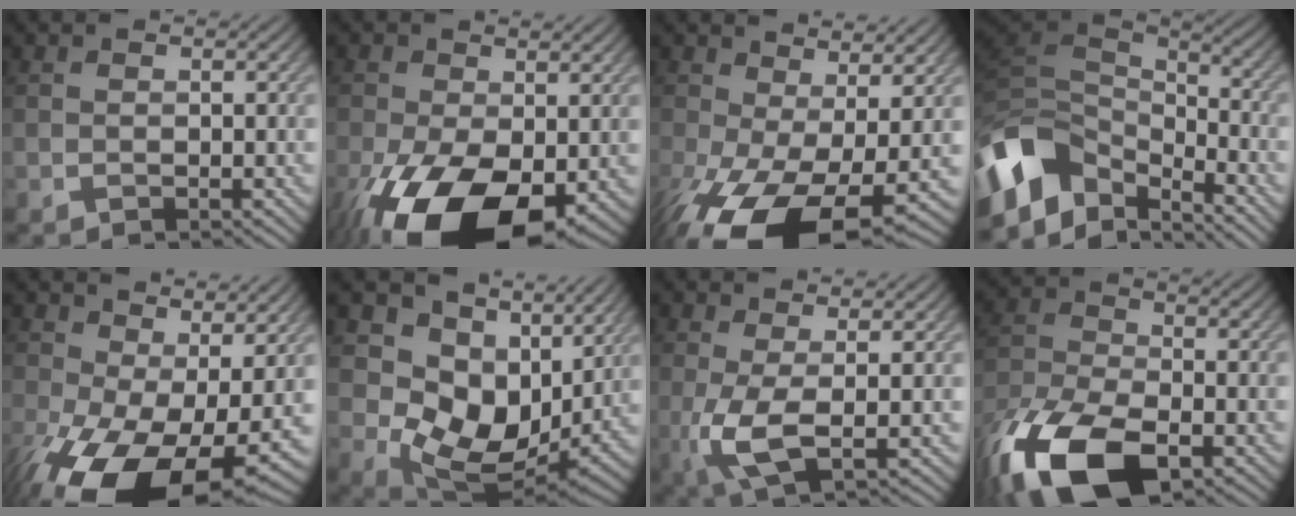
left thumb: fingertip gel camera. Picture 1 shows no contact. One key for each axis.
{"total": 16.2, "fx": -6.2, "fy": 8.8, "fz": 12.1, "tx": -0.248, "ty": -0.058, "tz": -0.089}
{"total": 14.5, "fx": -4.8, "fy": 7.3, "fz": 11.6, "tx": -0.251, "ty": -0.060, "tz": -0.060}
{"total": 12.2, "fx": -6.6, "fy": 7.7, "fz": 6.8, "tx": -0.181, "ty": -0.013, "tz": -0.121}
{"total": 16.9, "fx": -4.1, "fy": 9.8, "fz": 13.1, "tx": -0.266, "ty": -0.065, "tz": -0.034}
{"total": 12.3, "fx": 3.0, "fy": 9.1, "fz": 7.7, "tx": -0.145, "ty": -0.027, "tz": 0.059}
{"total": 5.3, "fx": -0.2, "fy": 1.7, "fz": 5.0, "tx": -0.113, "ty": -0.005, "tz": -0.004}
{"total": 14.3, "fx": -8.0, "fy": 6.8, "fz": 9.7, "tx": -0.226, "ty": -0.037, "tz": -0.161}